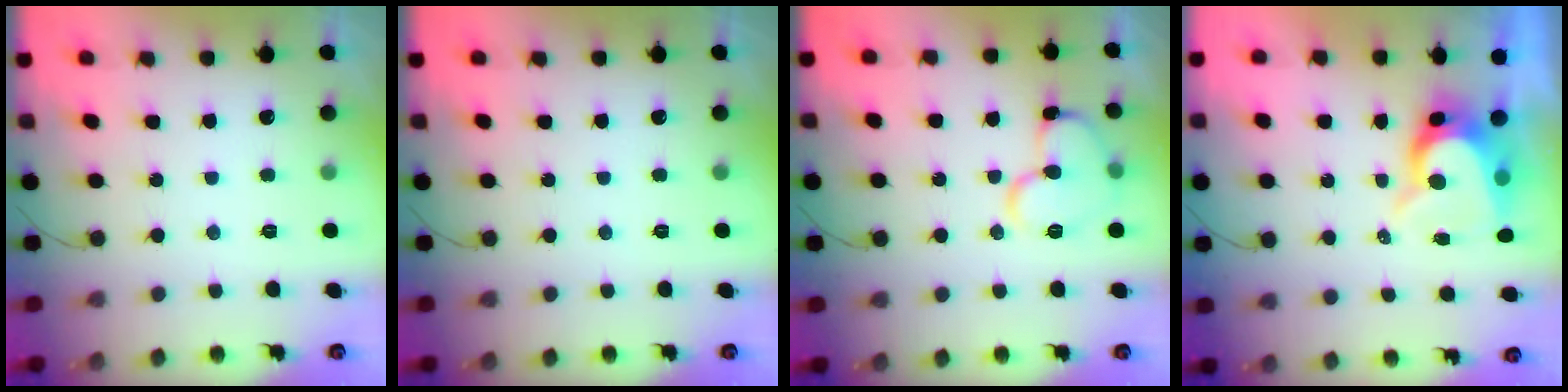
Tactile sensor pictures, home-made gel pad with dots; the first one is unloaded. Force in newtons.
{"total": 0.0}
{"total": 12.1, "press": 12.0, "slide": 1.4}
{"total": 9.3, "press": 9.3, "slide": 0.8}